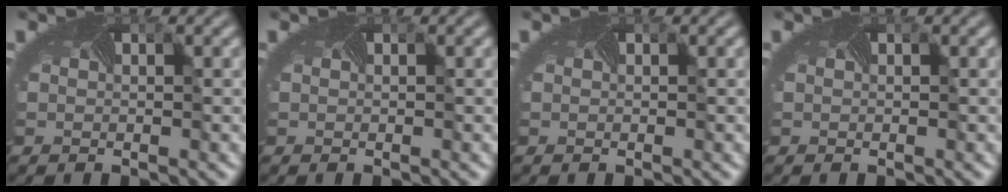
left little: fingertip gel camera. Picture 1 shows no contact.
{"total": 0.0}
{"total": 0.0}
{"total": 0.0}